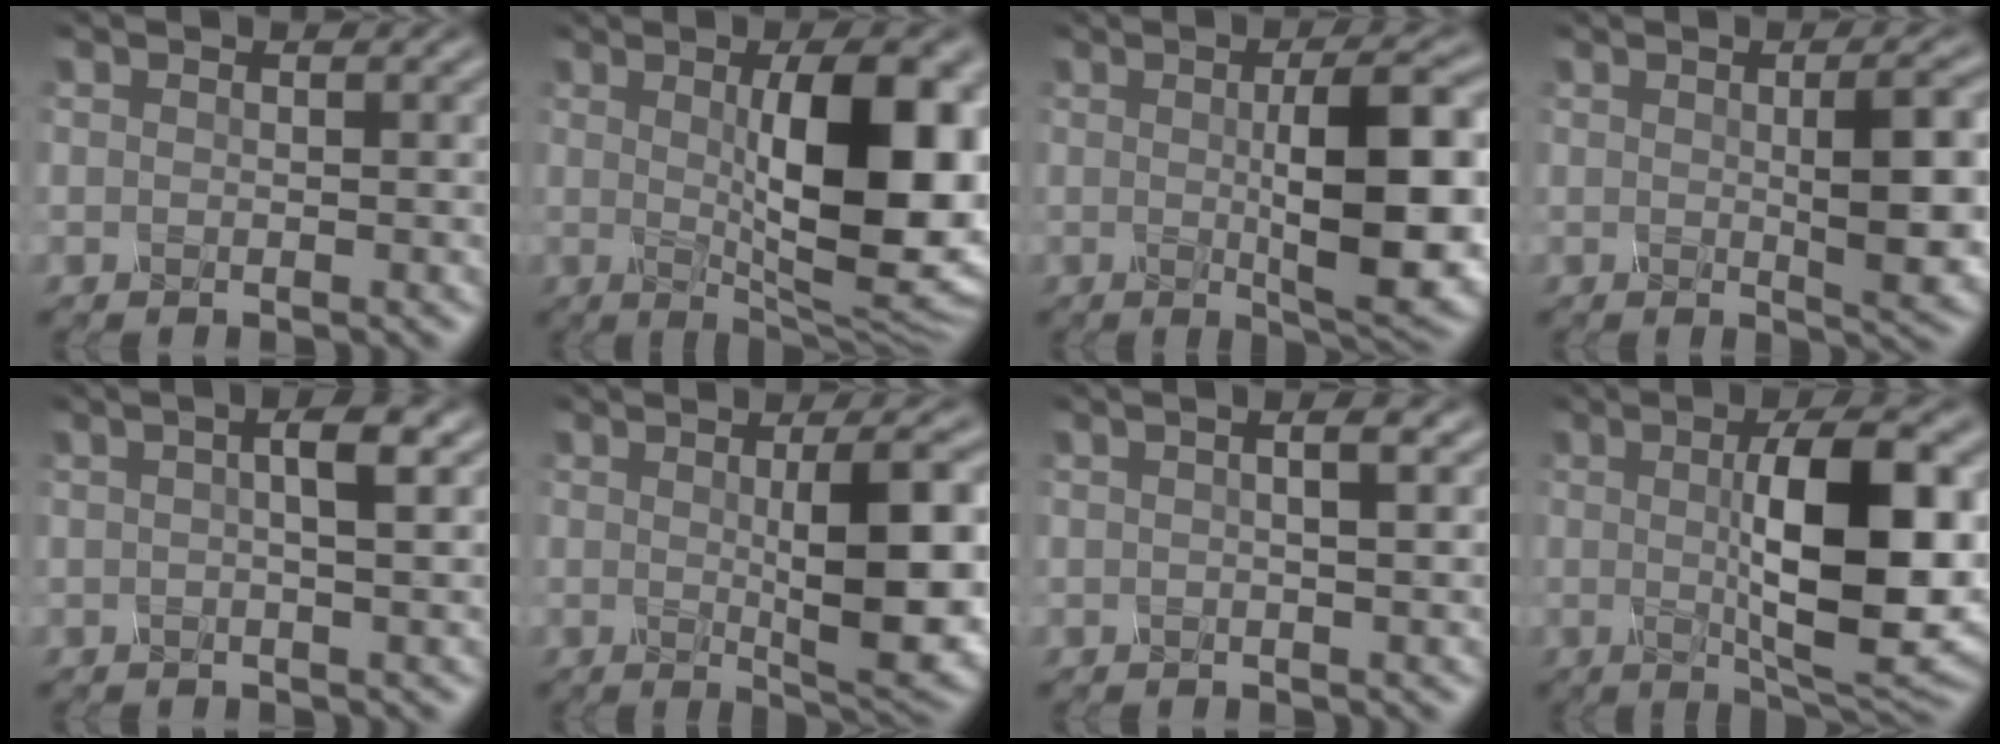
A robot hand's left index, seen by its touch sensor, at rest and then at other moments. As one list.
[{"total": 12.5, "force": [1.0, 3.9, 11.8], "torque": [-0.146, 0.001, 0.020]}, {"total": 9.8, "force": [0.2, 2.5, 9.5], "torque": [-0.125, -0.001, 0.005]}, {"total": 5.7, "force": [0.5, 1.2, 5.6], "torque": [-0.071, 0.004, 0.009]}, {"total": 3.0, "force": [0.7, 0.7, 2.9], "torque": [-0.036, 0.015, 0.004]}, {"total": 8.7, "force": [0.4, 2.1, 8.4], "torque": [-0.110, 0.000, 0.011]}, {"total": 2.8, "force": [0.8, 1.0, 2.5], "torque": [-0.017, 0.009, -0.010]}, {"total": 11.1, "force": [0.6, 3.2, 10.6], "torque": [-0.152, -0.002, 0.012]}]